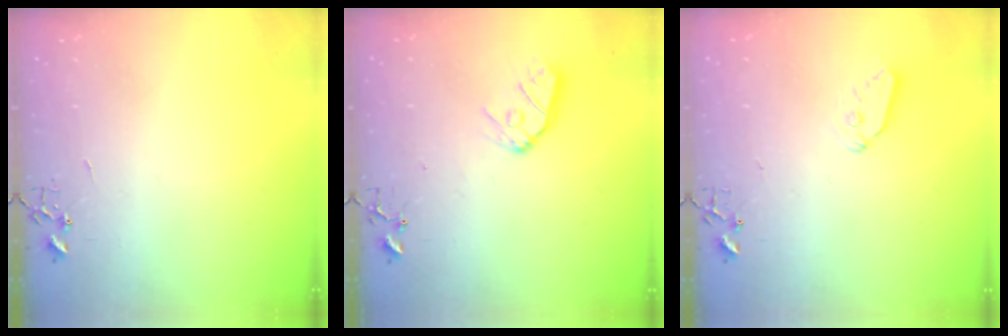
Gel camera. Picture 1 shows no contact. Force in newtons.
{"total": 9.7, "press": 9.7, "slide": 0.9}
{"total": 6.4, "press": 6.4, "slide": 0.3}